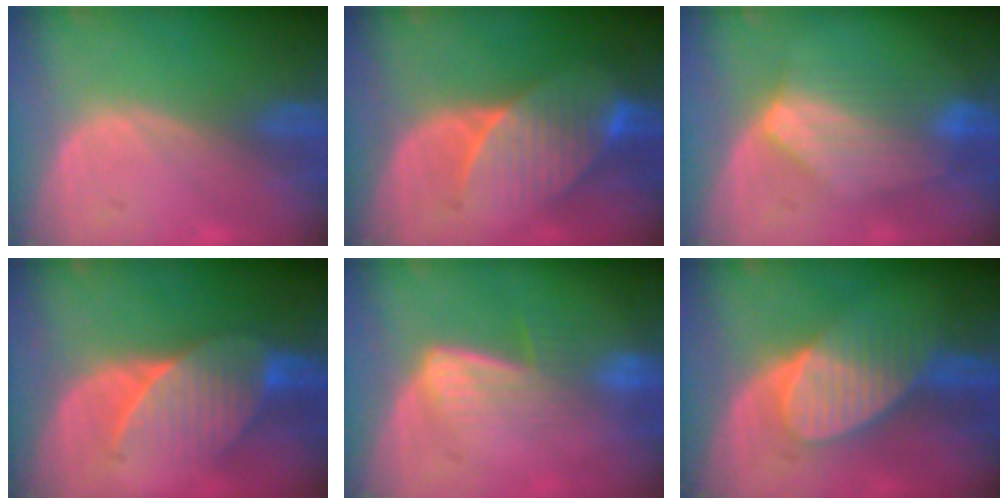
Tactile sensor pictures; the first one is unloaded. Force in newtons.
{"total": 7.9, "press": 7.7, "slide": 1.8}
{"total": 7.0, "press": 7.0, "slide": 0.2}
{"total": 7.5, "press": 7.4, "slide": 1.4}
{"total": 7.2, "press": 6.0, "slide": 4.0}
{"total": 7.0, "press": 7.0, "slide": 0.4}